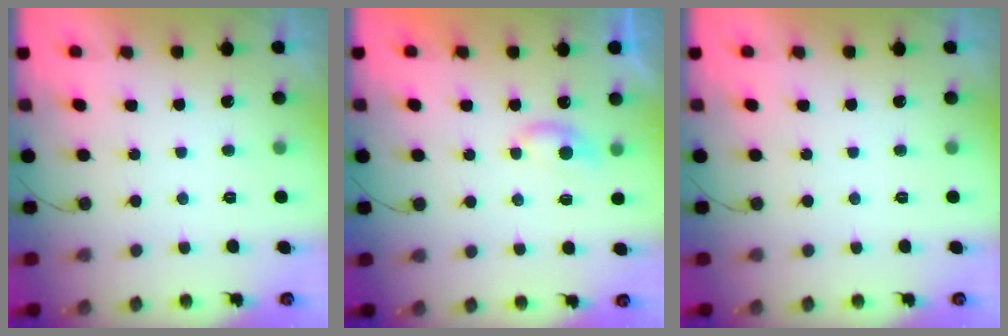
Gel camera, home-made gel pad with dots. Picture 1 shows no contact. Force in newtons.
{"total": 5.0, "press": 4.9, "slide": 0.6}
{"total": 0.0}